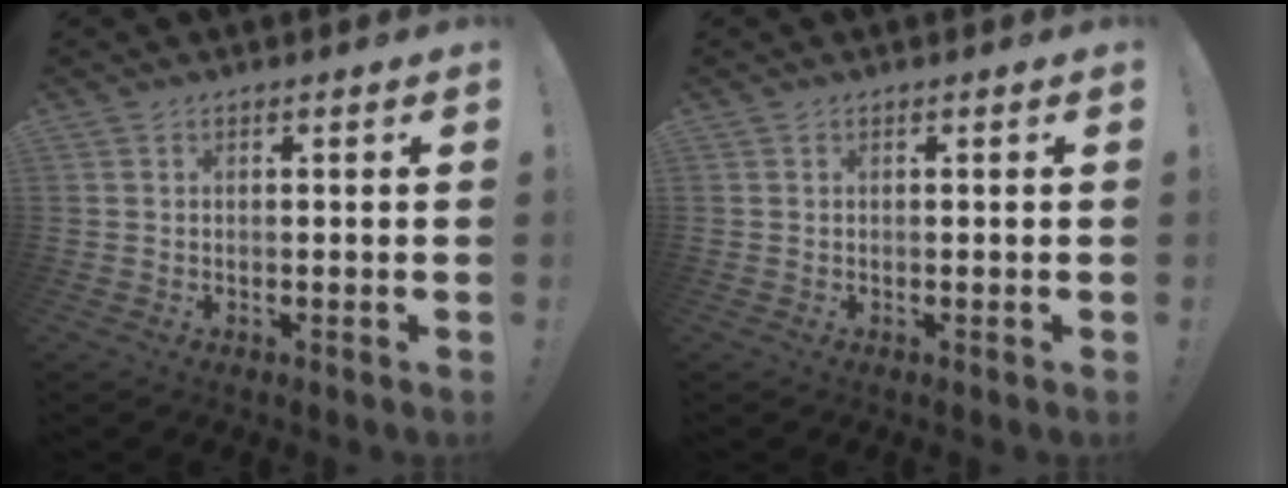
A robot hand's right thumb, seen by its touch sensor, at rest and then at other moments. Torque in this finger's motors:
{"motor_torque": [0.00, 0.00, 0.11, -0.05, 0.01]}